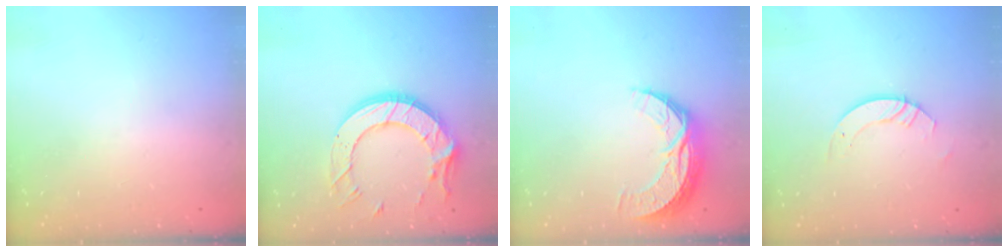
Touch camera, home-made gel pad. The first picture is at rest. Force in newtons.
{"total": 15.9, "press": 15.9, "slide": 1.0}
{"total": 8.9, "press": 8.9, "slide": 0.6}
{"total": 3.7, "press": 3.7, "slide": 0.3}